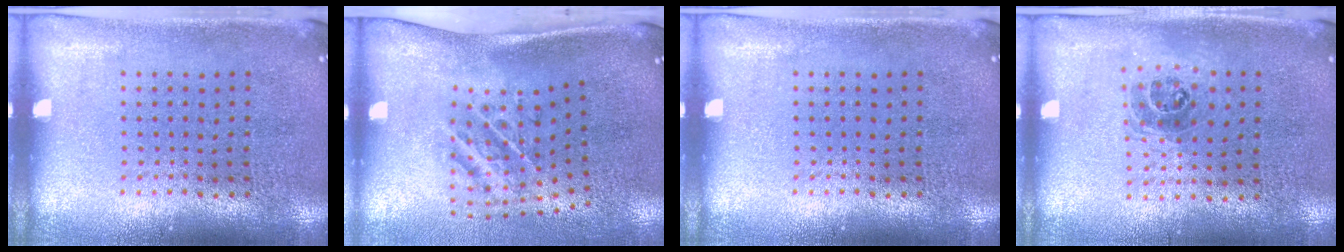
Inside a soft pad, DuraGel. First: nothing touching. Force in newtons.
{"total": 2.2, "press": 1.3, "slide": 1.9}
{"total": 0.0}
{"total": 1.0, "press": 0.9, "slide": 0.5}